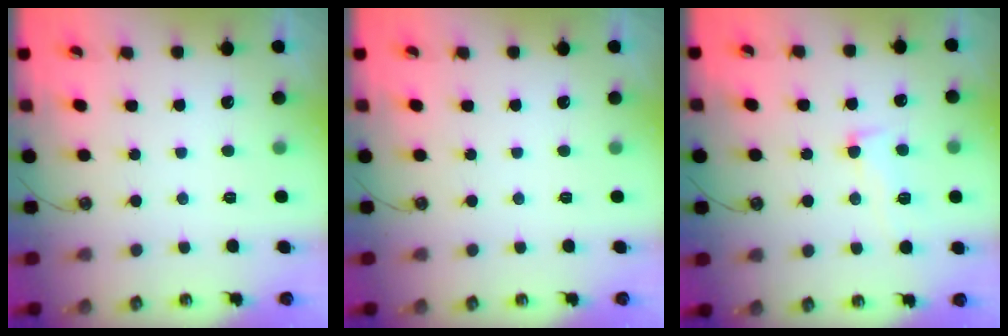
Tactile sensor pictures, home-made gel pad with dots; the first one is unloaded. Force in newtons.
{"total": 0.0}
{"total": 2.3, "press": 1.9, "slide": 1.2}